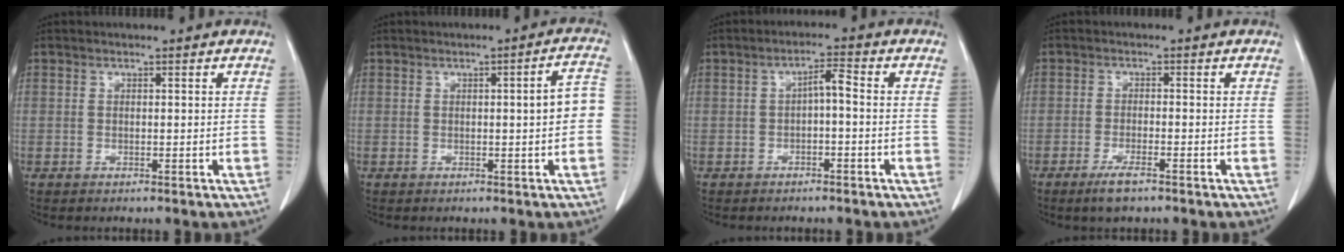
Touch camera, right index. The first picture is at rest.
{"total": 4.8, "force": [-0.3, 0.3, 4.7], "torque": [-0.057, 0.011, -0.006]}
{"total": 2.9, "force": [-0.4, 0.6, 2.8], "torque": [-0.047, 0.012, -0.006]}
{"total": 3.5, "force": [-2.4, 0.5, 2.5], "torque": [-0.053, -0.006, -0.044]}